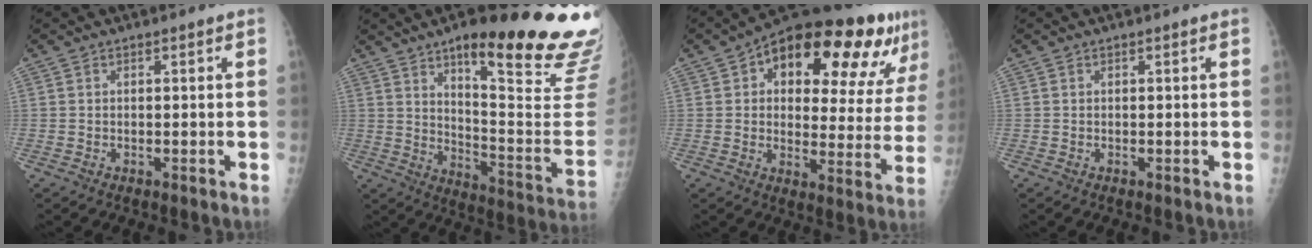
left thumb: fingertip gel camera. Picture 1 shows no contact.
{"total": 28.6, "force": [17.6, 5.7, 21.7], "torque": [-0.229, -0.084, 0.249]}
{"total": 23.6, "force": [11.5, 10.4, 17.7], "torque": [-0.208, 0.008, 0.164]}
{"total": 0.0}